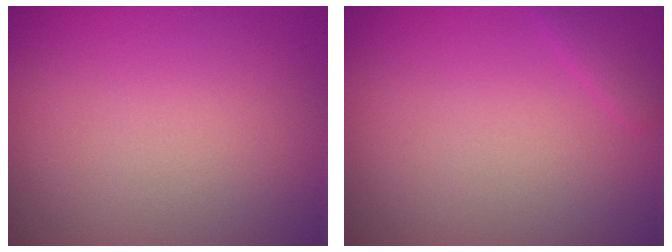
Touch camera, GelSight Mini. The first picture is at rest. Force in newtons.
{"total": 1.2, "press": 1.2, "slide": 0.0}